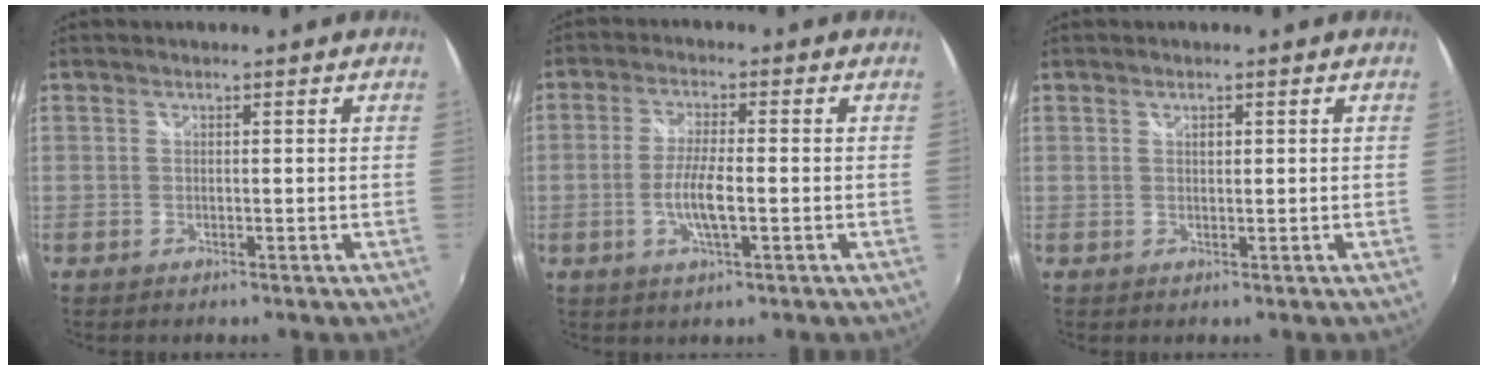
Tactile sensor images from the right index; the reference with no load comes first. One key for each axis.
{"total": 5.8, "fx": -1.5, "fy": 1.0, "fz": 5.5, "tx": -0.111, "ty": -0.005, "tz": -0.029}
{"total": 0.8, "fx": 0.5, "fy": 0.4, "fz": 0.5, "tx": -0.008, "ty": 0.002, "tz": 0.009}